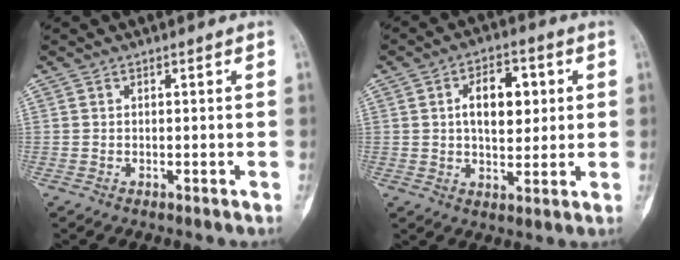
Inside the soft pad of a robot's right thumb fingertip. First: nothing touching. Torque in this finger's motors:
{"motor_torque": [1.11, 1.23, 0.21, 0.21, 0.04]}